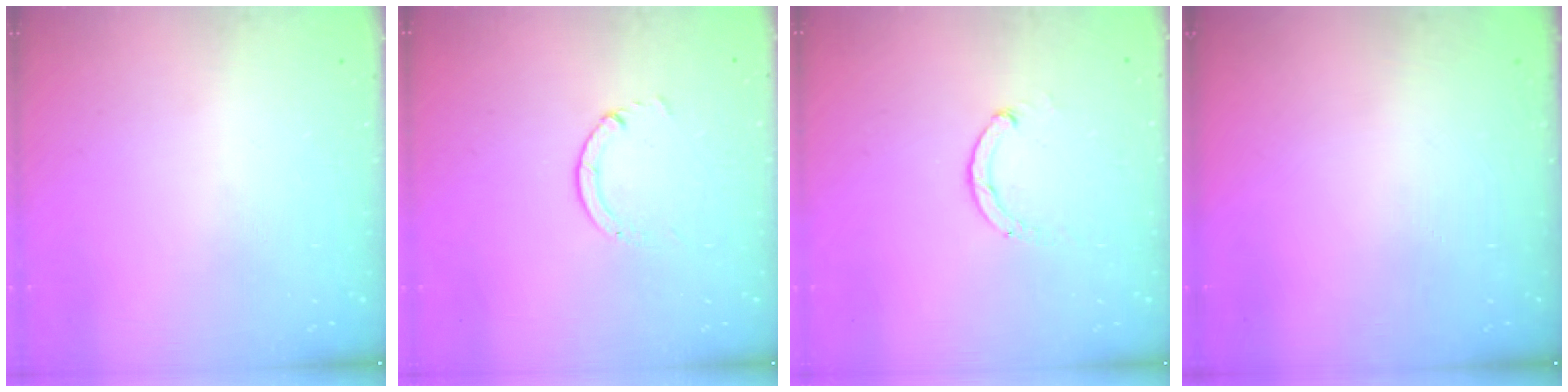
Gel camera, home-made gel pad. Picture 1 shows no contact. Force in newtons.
{"total": 1.3, "press": 1.3, "slide": 0.2}
{"total": 1.8, "press": 1.7, "slide": 0.5}
{"total": 0.0}